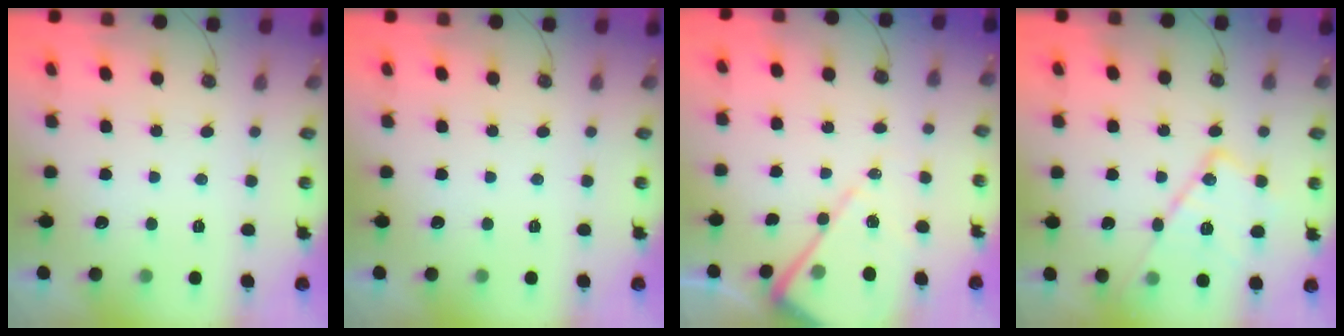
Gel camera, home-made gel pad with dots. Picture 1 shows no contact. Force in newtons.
{"total": 0.0}
{"total": 11.2, "press": 11.2, "slide": 0.8}
{"total": 15.9, "press": 15.9, "slide": 0.9}